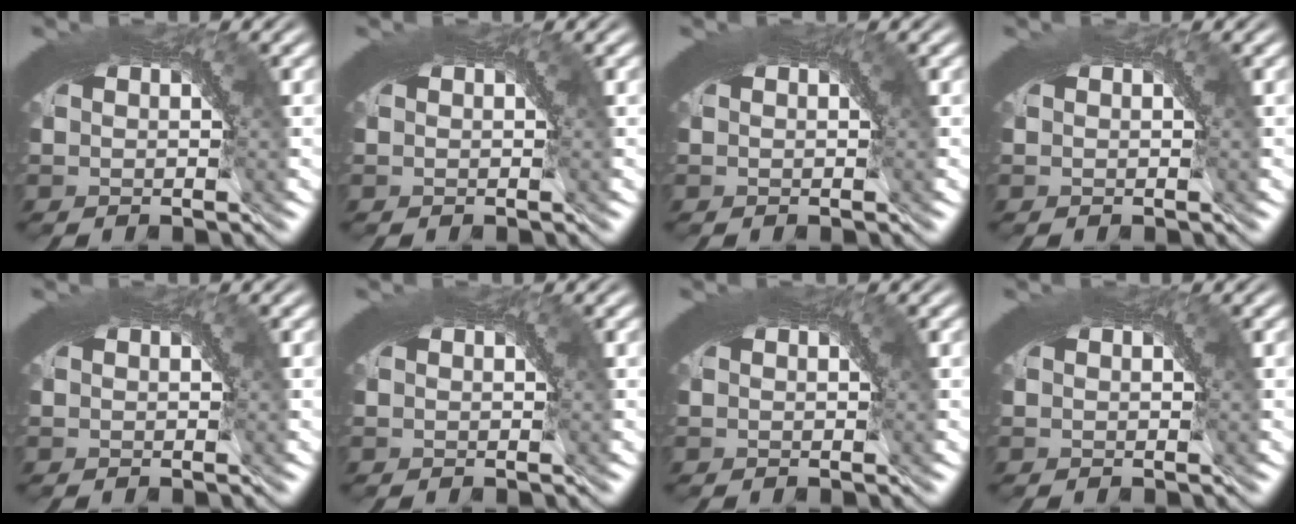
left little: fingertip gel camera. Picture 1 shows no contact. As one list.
[{"total": 0.0}, {"total": 0.5, "force": [0.1, 0.2, 0.4], "torque": [-0.004, 0.000, 0.001]}, {"total": 0.7, "force": [-0.3, -0.3, -0.6], "torque": [0.008, -0.001, -0.004]}, {"total": 0.0}, {"total": 0.0}, {"total": 0.7, "force": [0.2, 0.3, 0.6], "torque": [-0.006, 0.000, 0.003]}, {"total": 0.0}]